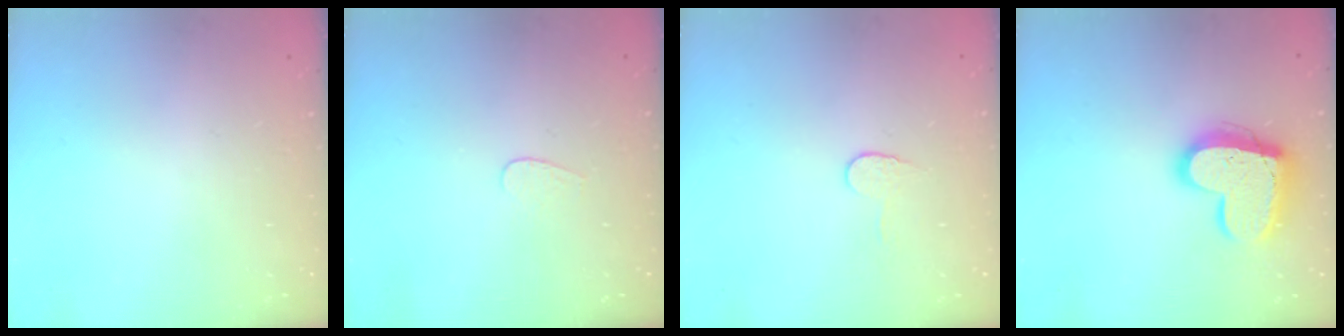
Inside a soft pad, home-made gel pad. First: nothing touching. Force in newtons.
{"total": 3.5, "press": 3.5, "slide": 0.3}
{"total": 5.3, "press": 5.3, "slide": 0.5}
{"total": 16.8, "press": 16.7, "slide": 1.5}